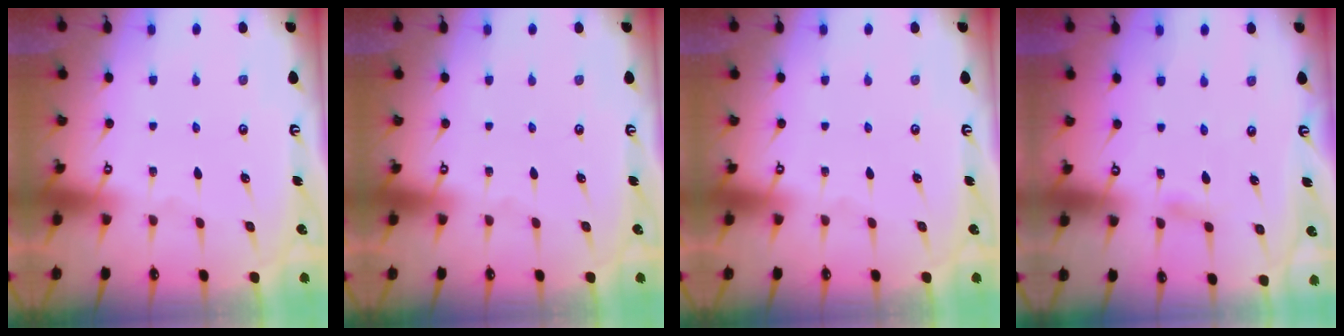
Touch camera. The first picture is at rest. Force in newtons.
{"total": 0.0}
{"total": 0.0}
{"total": 4.7, "press": 4.7, "slide": 0.6}